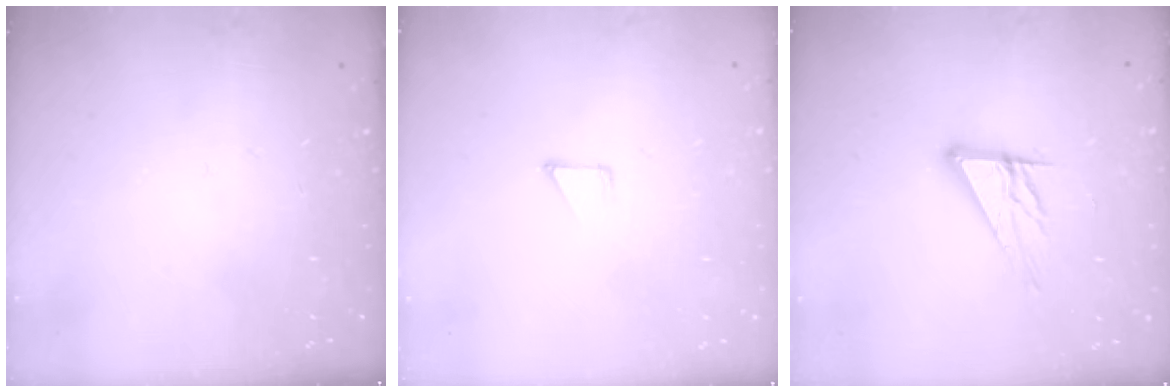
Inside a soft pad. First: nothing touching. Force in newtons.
{"total": 3.4, "press": 3.4, "slide": 0.3}
{"total": 10.9, "press": 10.9, "slide": 1.0}